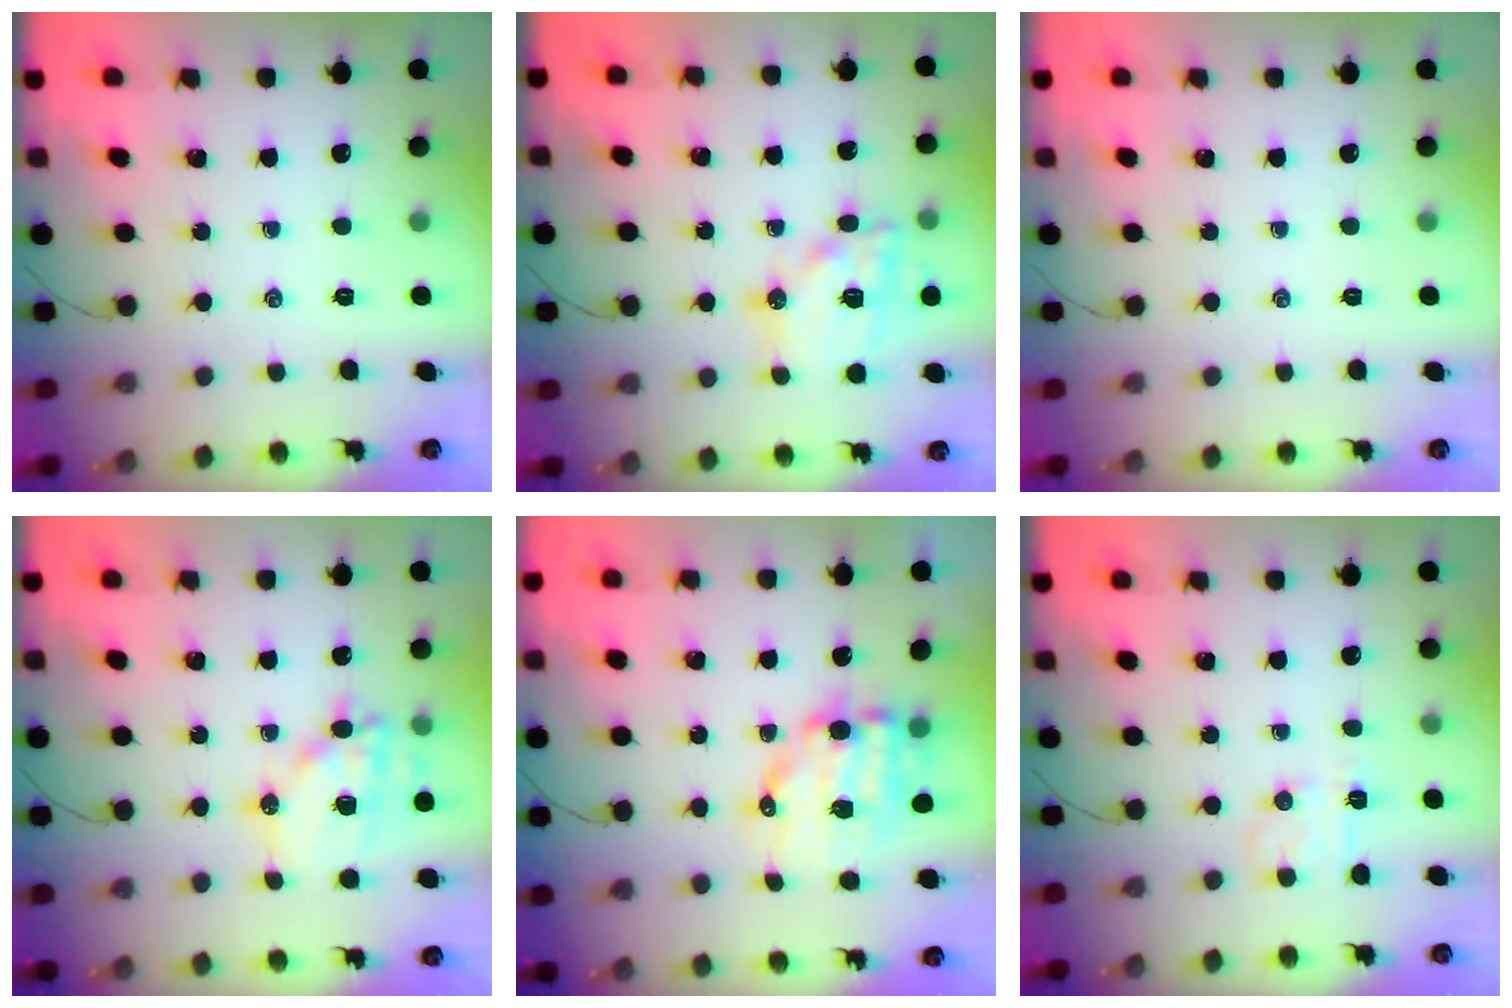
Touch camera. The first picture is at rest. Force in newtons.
{"total": 16.6, "press": 16.4, "slide": 2.7}
{"total": 0.0}
{"total": 15.9, "press": 15.5, "slide": 3.4}
{"total": 11.0, "press": 10.7, "slide": 2.2}
{"total": 7.9, "press": 7.8, "slide": 1.4}